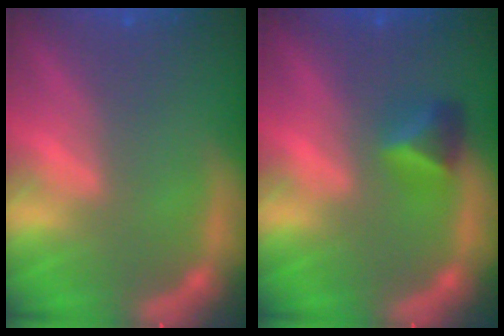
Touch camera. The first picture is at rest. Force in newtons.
{"total": 2.4}